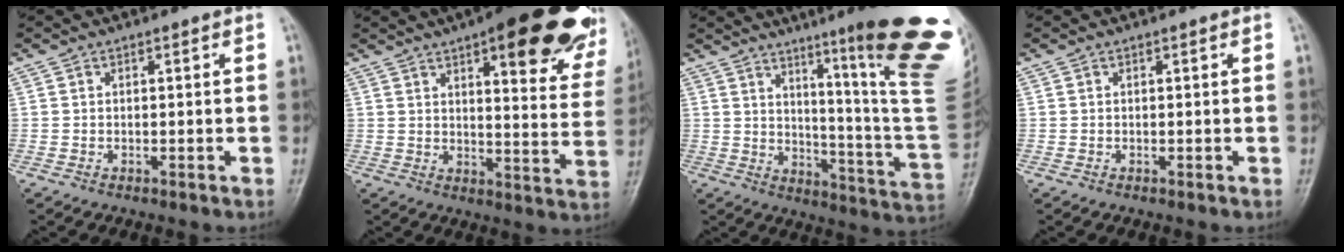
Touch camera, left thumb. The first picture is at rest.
{"total": 25.5, "force": [15.5, 7.6, 18.7], "torque": [-0.202, -0.055, 0.190]}
{"total": 26.4, "force": [14.4, 2.2, 22.0], "torque": [-0.235, -0.086, 0.200]}
{"total": 0.0}